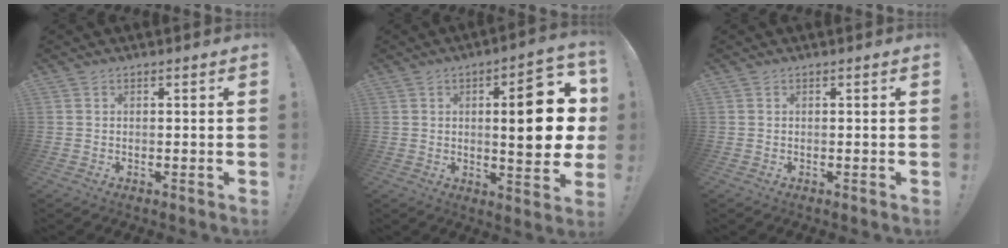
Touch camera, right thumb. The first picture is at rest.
{"total": 16.8, "force": [1.8, 5.2, 15.9], "torque": [-0.203, -0.008, 0.019]}
{"total": 0.0}